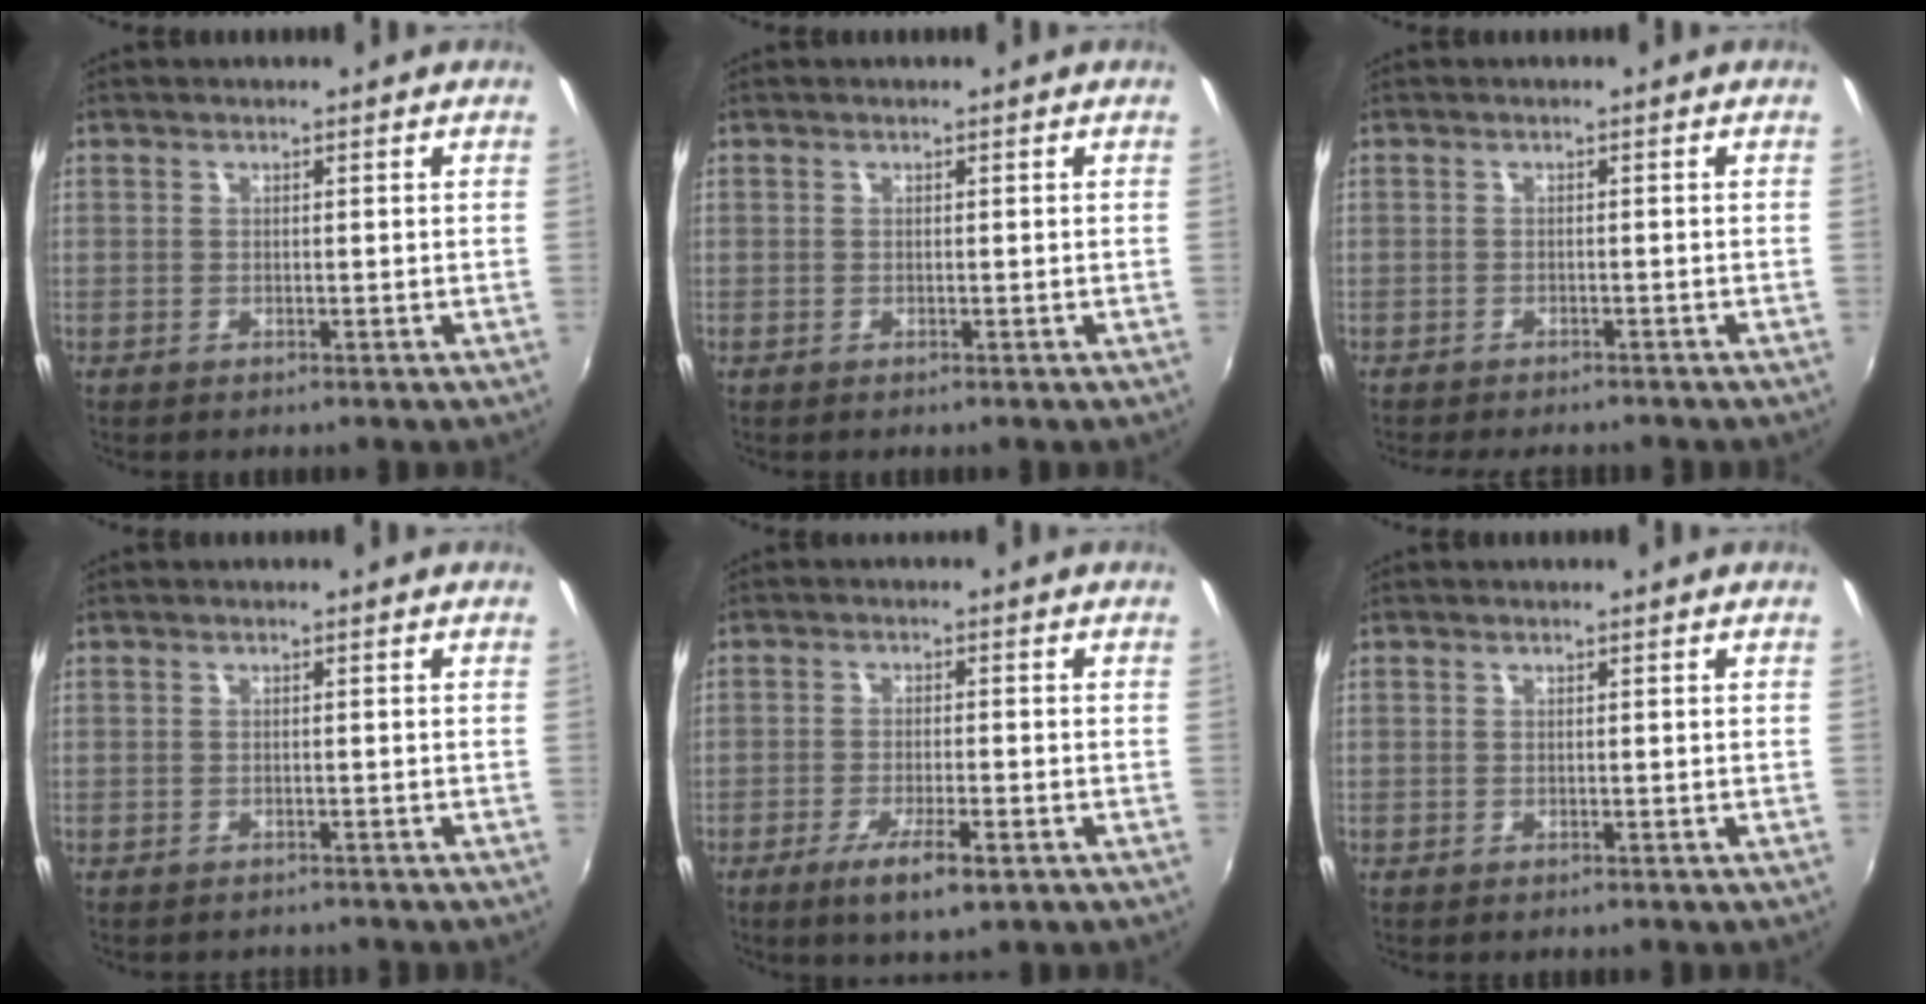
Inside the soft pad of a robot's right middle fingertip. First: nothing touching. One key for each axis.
{"total": 0.0}
{"total": 4.9, "fx": -4.4, "fy": 1.2, "fz": 1.8, "tx": -0.044, "ty": -0.017, "tz": -0.065}
{"total": 2.0, "fx": -1.8, "fy": 0.7, "fz": 0.3, "tx": -0.010, "ty": -0.011, "tz": -0.025}
{"total": 6.4, "fx": -3.6, "fy": 1.3, "fz": 5.2, "tx": -0.110, "ty": -0.015, "tz": -0.062}
{"total": 0.0}